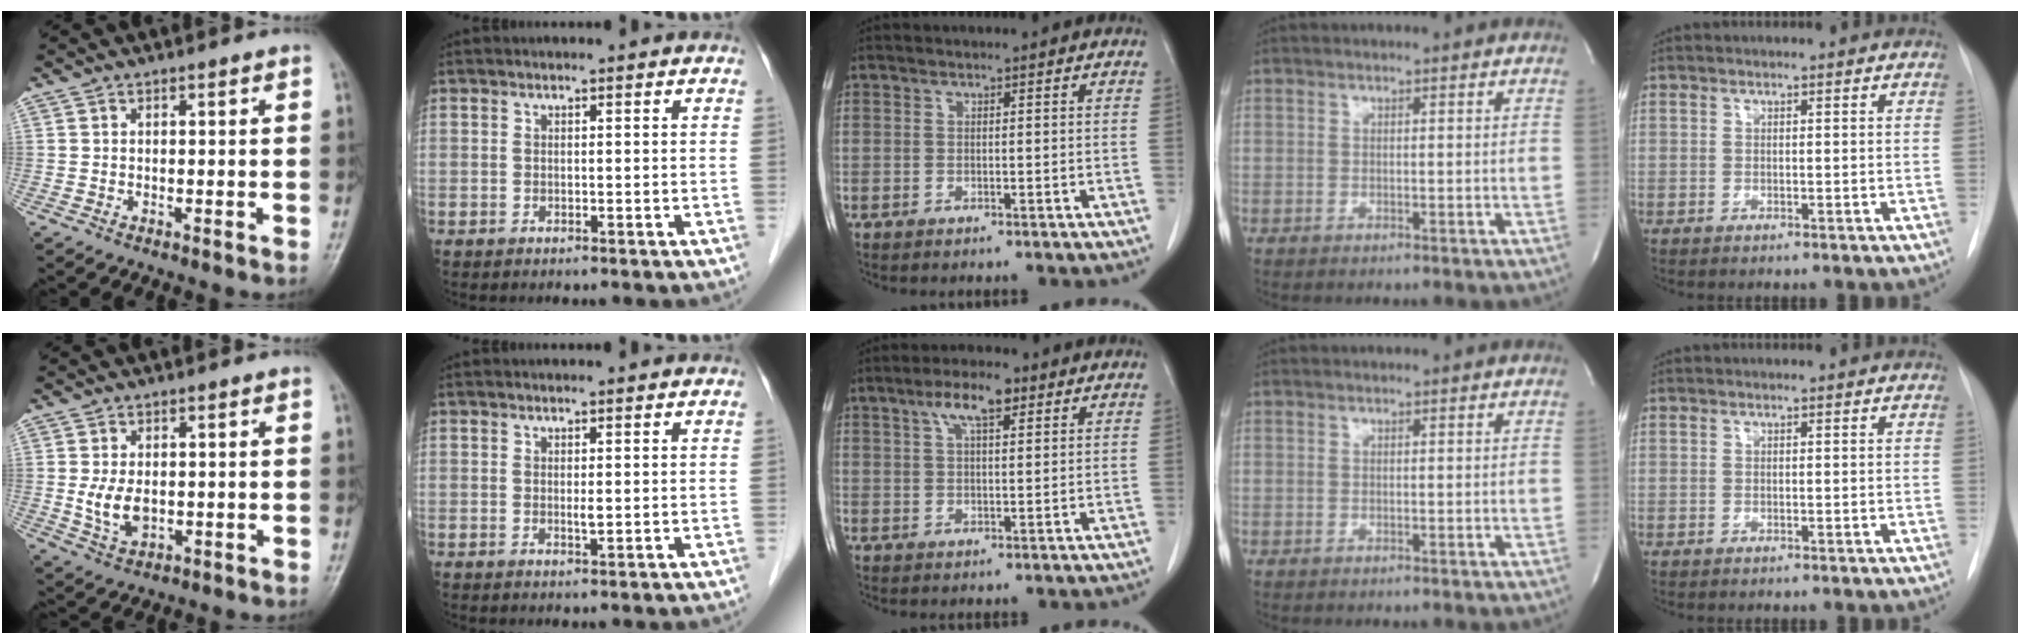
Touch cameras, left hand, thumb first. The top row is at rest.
{"thumb": {"total": 5.7, "force": [-0.2, 3.6, 4.4], "torque": [-0.079, -0.007, 0.004]}, "index": {"total": 0.9, "force": [0.2, 0.1, 0.9], "torque": [-0.021, -0.002, 0.005]}, "middle": {"total": 5.5, "force": [2.9, 1.4, 4.4], "torque": [-0.085, 0.012, 0.051]}}